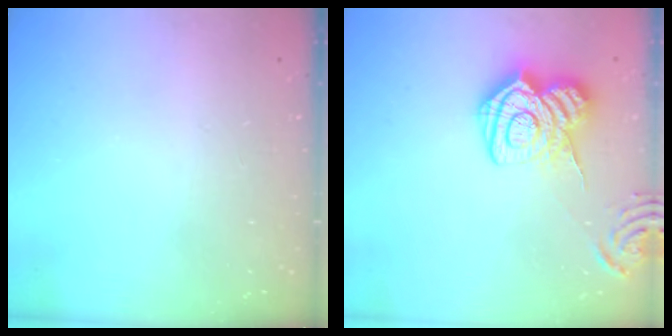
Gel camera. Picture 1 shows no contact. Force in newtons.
{"total": 16.9, "press": 16.8, "slide": 1.1}